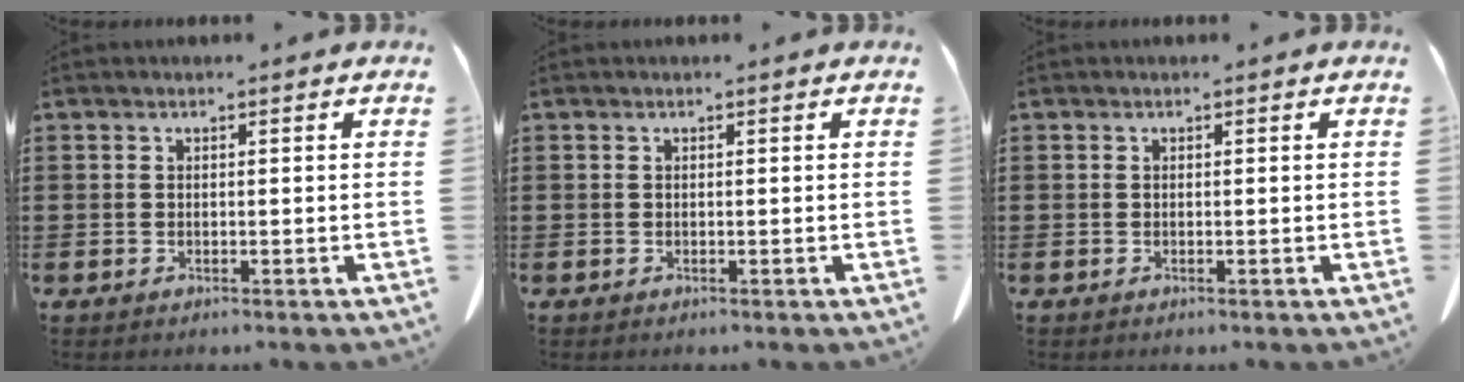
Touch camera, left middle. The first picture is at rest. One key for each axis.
{"total": 0.0}
{"total": 0.0}